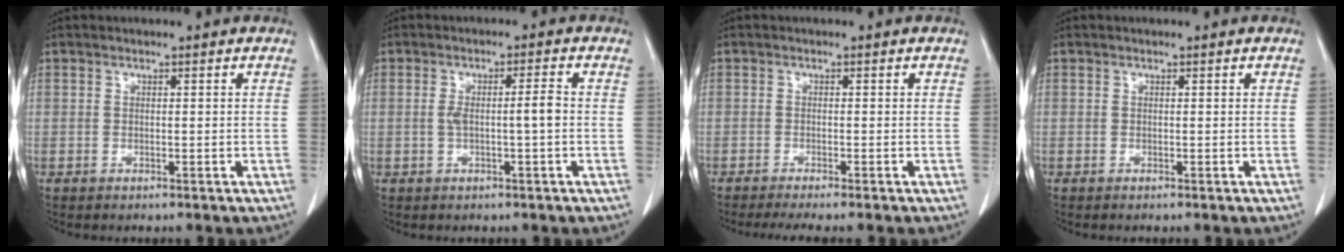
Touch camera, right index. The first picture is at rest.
{"total": 3.7, "force": [-0.3, 0.2, 3.7], "torque": [-0.070, 0.009, -0.001]}
{"total": 4.2, "force": [-3.5, -0.3, 2.3], "torque": [-0.027, -0.008, -0.055]}
{"total": 0.0}